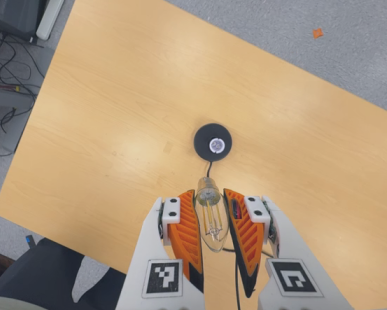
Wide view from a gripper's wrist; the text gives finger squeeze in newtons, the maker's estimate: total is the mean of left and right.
{"total": 20.7, "left": 22.5, "right": 18.9}